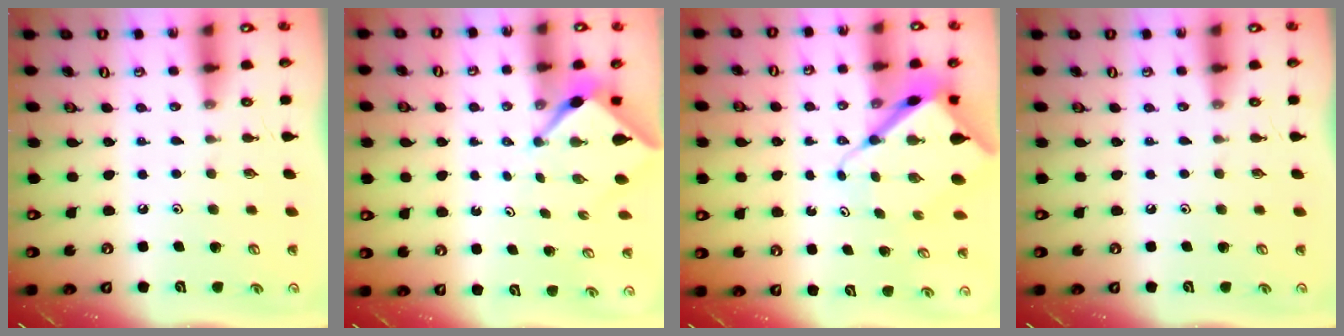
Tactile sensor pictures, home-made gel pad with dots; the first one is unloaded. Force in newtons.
{"total": 2.6, "press": 2.6, "slide": 0.2}
{"total": 9.8, "press": 9.7, "slide": 1.0}
{"total": 0.0}